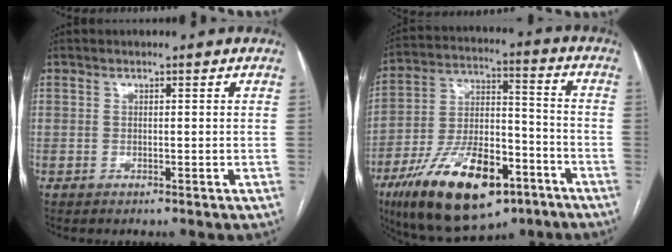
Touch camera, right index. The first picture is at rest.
{"total": 21.6, "force": [-12.2, 8.7, 15.5], "torque": [-0.289, 0.000, -0.202]}